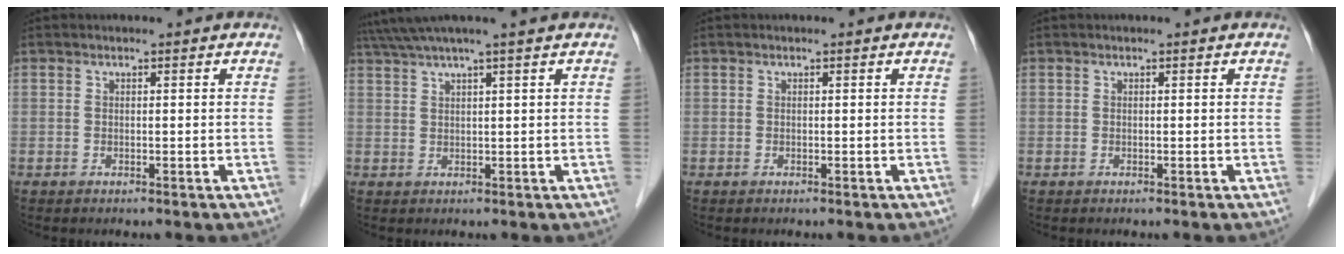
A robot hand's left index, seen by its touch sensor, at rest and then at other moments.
{"total": 6.8, "force": [5.6, -1.8, 3.4], "torque": [-0.054, 0.027, 0.088]}
{"total": 0.0}
{"total": 0.0}